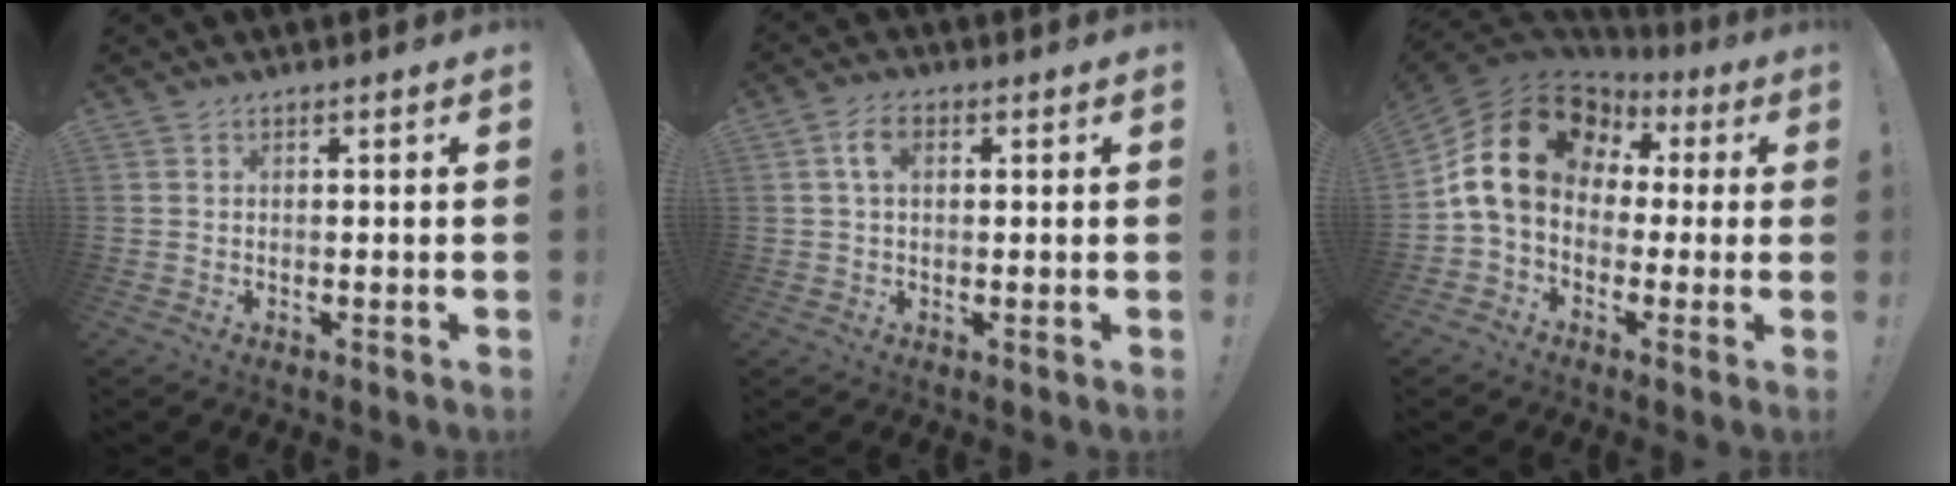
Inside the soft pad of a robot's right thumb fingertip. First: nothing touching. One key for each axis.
{"total": 5.2, "fx": 1.5, "fy": 3.0, "fz": 3.9, "tx": -0.069, "ty": 0.007, "tz": 0.027}
{"total": 18.7, "fx": 4.4, "fy": 13.6, "fz": 12.0, "tx": -0.205, "ty": -0.006, "tz": 0.086}